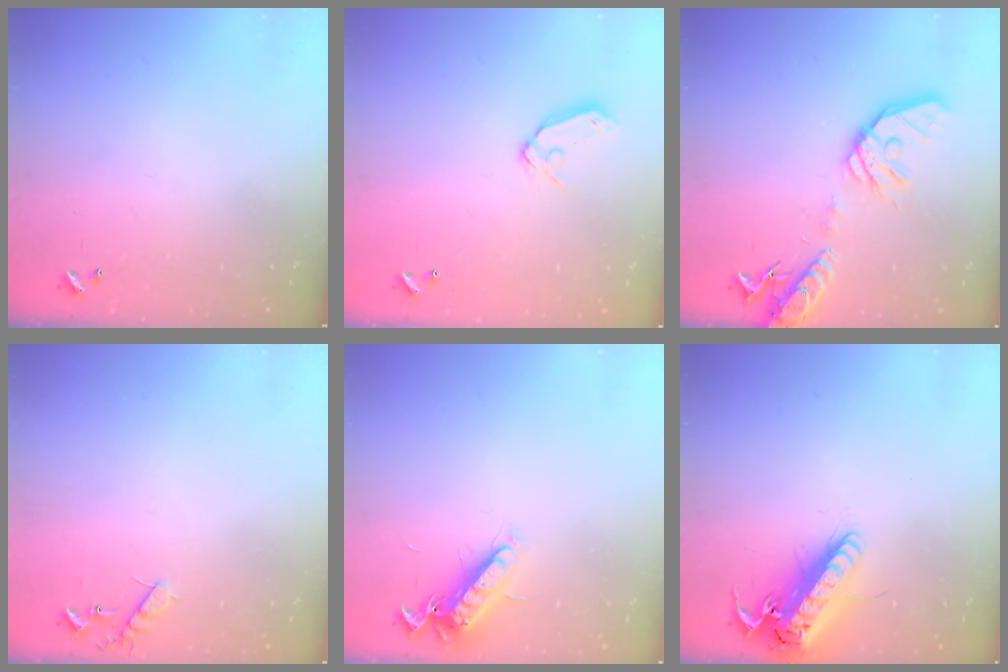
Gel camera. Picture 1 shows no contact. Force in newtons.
{"total": 8.0, "press": 8.0, "slide": 1.0}
{"total": 17.8, "press": 17.5, "slide": 3.0}
{"total": 7.6, "press": 7.6, "slide": 0.4}
{"total": 13.0, "press": 12.9, "slide": 1.2}
{"total": 19.1, "press": 18.8, "slide": 3.3}